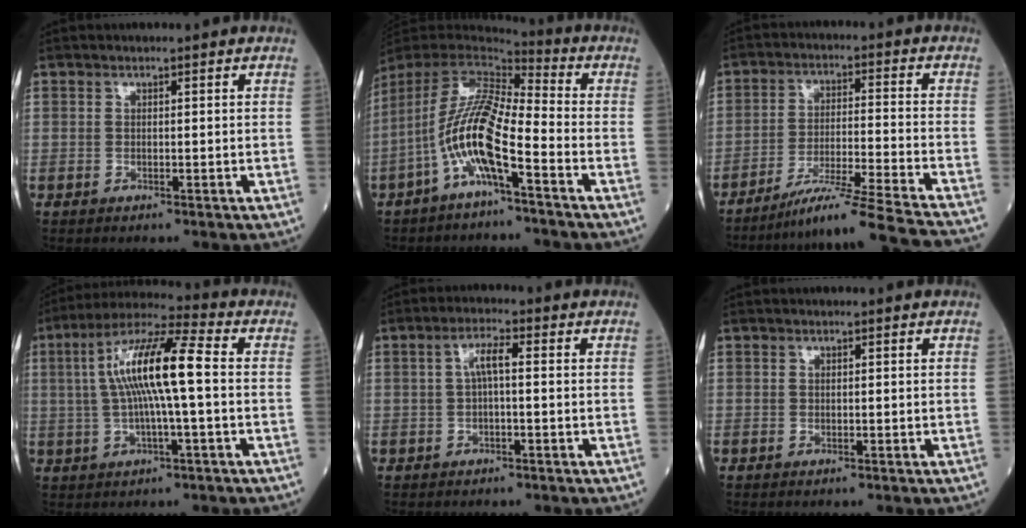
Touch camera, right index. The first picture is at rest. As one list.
[{"total": 12.8, "force": [-5.4, 1.8, 11.5], "torque": [-0.240, 0.002, -0.107]}, {"total": 17.5, "force": [-15.5, -3.2, 7.5], "torque": [-0.109, -0.039, -0.241]}, {"total": 12.8, "force": [0.8, 1.0, 12.8], "torque": [-0.244, 0.021, 0.009]}, {"total": 3.4, "force": [0.3, 0.6, 3.4], "torque": [-0.066, 0.011, 0.005]}, {"total": 0.0}]